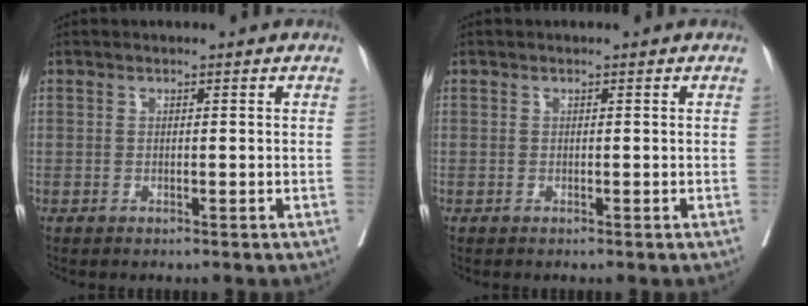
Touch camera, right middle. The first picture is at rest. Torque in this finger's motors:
{"motor_torque": [-0.22, -0.22, 0.00, 0.00]}